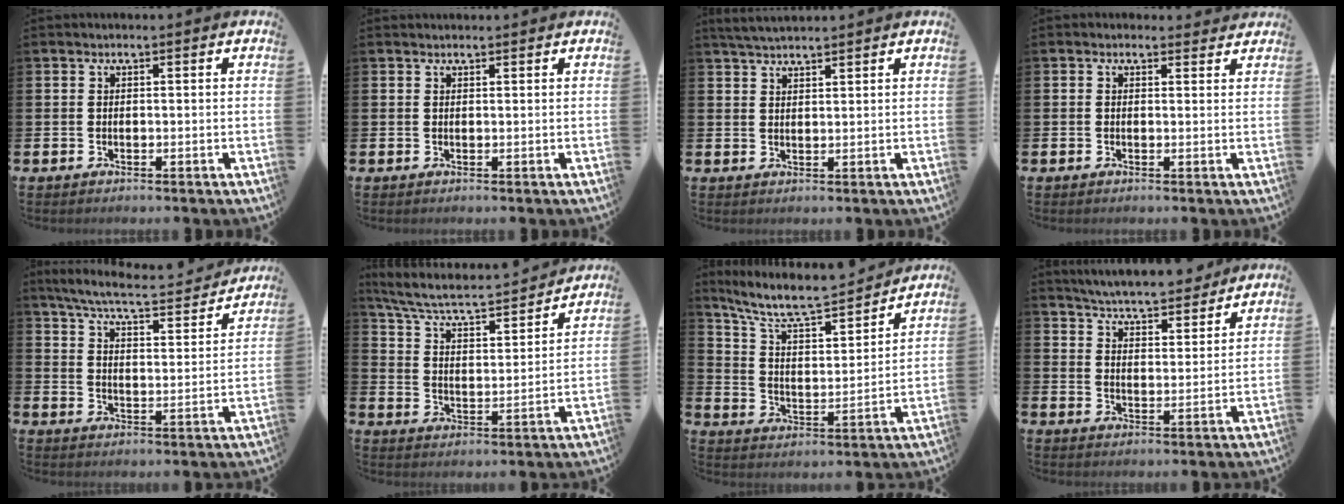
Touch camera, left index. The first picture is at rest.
{"total": 0.7, "force": [0.7, 0.1, 0.0], "torque": [0.007, -0.002, 0.012]}
{"total": 3.2, "force": [3.0, 0.4, 0.9], "torque": [-0.023, -0.007, 0.057]}
{"total": 1.0, "force": [0.8, 0.6, 0.2], "torque": [0.005, 0.002, 0.011]}
{"total": 6.6, "force": [6.0, 0.6, 2.7], "torque": [-0.081, -0.040, 0.100]}
{"total": 6.8, "force": [6.1, 1.4, 2.7], "torque": [-0.088, -0.044, 0.099]}
{"total": 8.9, "force": [8.2, 1.6, 3.2], "torque": [-0.105, -0.054, 0.140]}
{"total": 6.0, "force": [5.9, 0.7, 0.9], "torque": [-0.037, -0.043, 0.101]}